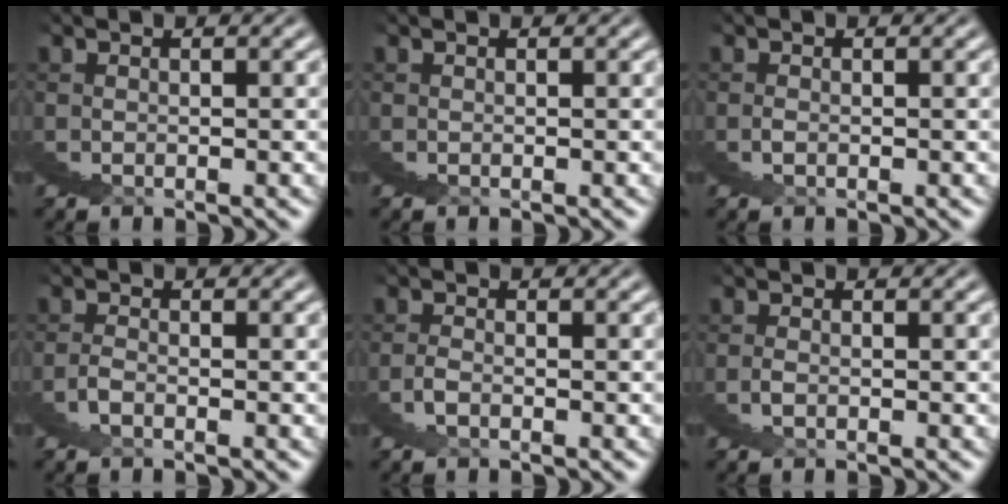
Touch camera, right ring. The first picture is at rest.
{"total": 0.0}
{"total": 0.8, "force": [-0.5, -0.2, -0.5], "torque": [0.012, 0.004, -0.013]}
{"total": 2.1, "force": [-1.6, 0.2, -1.3], "torque": [0.020, 0.014, -0.039]}
{"total": 1.9, "force": [-1.4, -0.1, -1.3], "torque": [0.019, 0.012, -0.033]}
{"total": 1.2, "force": [-0.8, -0.5, -0.8], "torque": [0.016, 0.007, -0.018]}